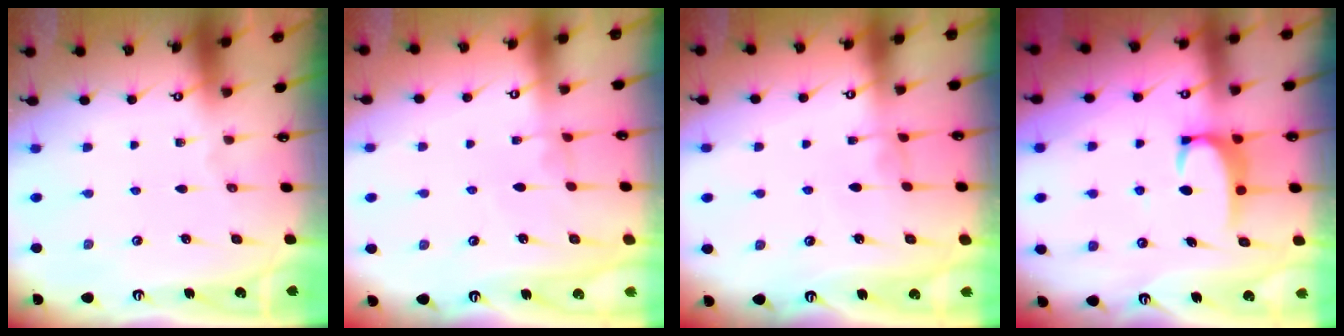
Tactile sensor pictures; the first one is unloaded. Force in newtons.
{"total": 2.5, "press": 2.4, "slide": 0.5}
{"total": 1.4, "press": 1.3, "slide": 0.4}
{"total": 3.5, "press": 3.4, "slide": 0.7}